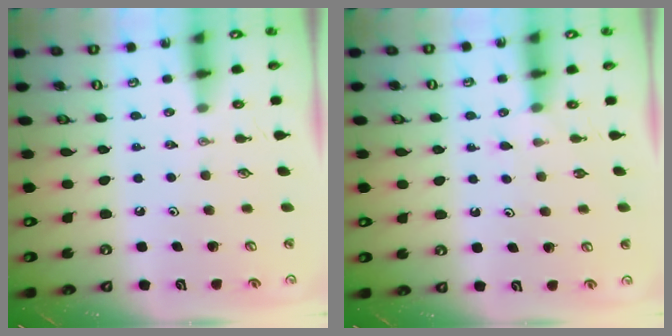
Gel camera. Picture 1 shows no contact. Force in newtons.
{"total": 3.2, "press": 3.2, "slide": 0.3}